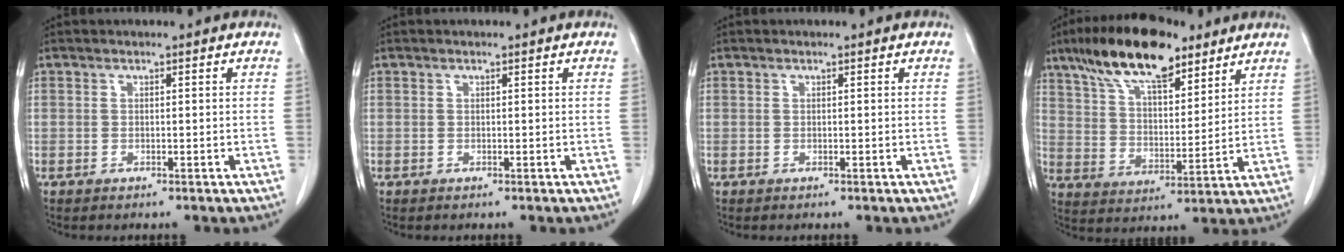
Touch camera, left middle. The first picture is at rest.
{"total": 0.0}
{"total": 0.0}
{"total": 15.8, "force": [11.1, 5.2, 10.0], "torque": [-0.182, 0.018, 0.200]}